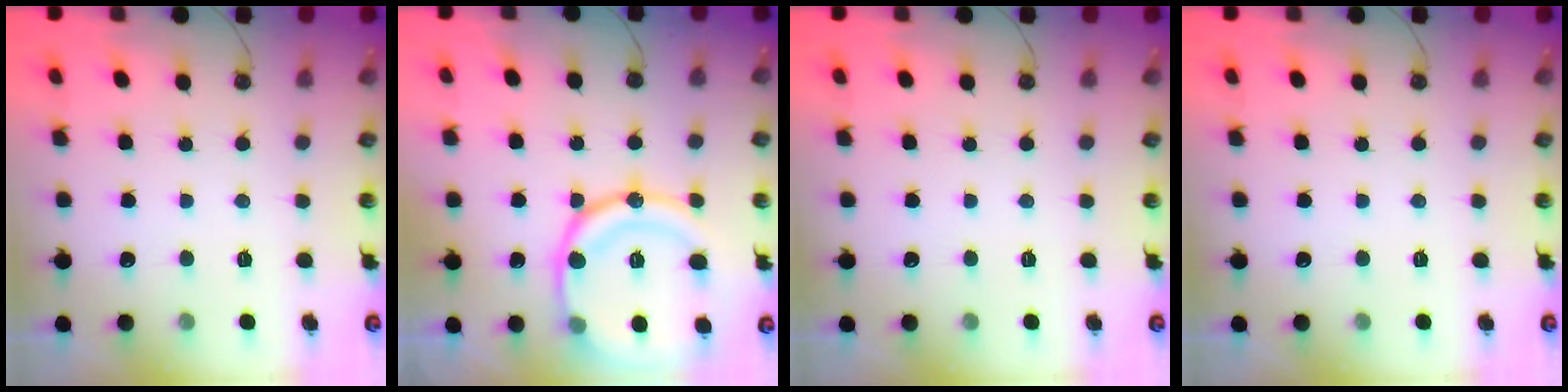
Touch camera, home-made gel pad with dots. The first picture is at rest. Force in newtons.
{"total": 20.7, "press": 20.5, "slide": 2.4}
{"total": 0.0}
{"total": 0.0}